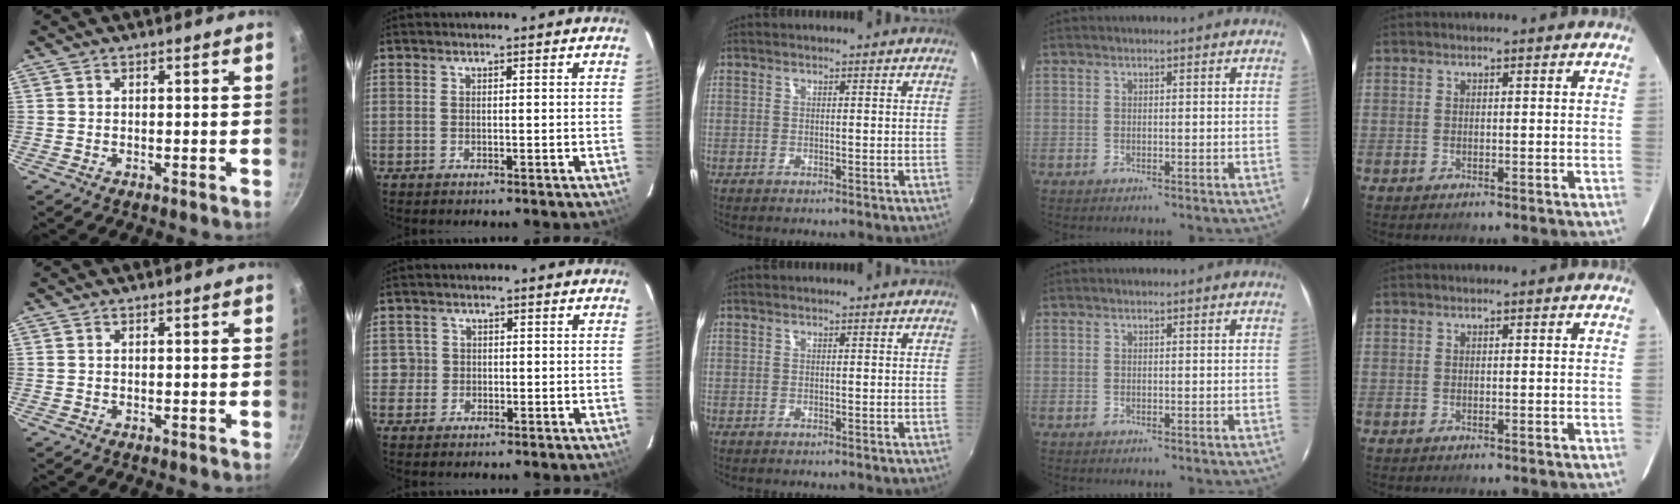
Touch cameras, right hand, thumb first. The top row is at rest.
{"index": {"total": 2.7, "force": [-0.5, 2.7, 0.3], "torque": [0.004, 0.015, -0.005]}}